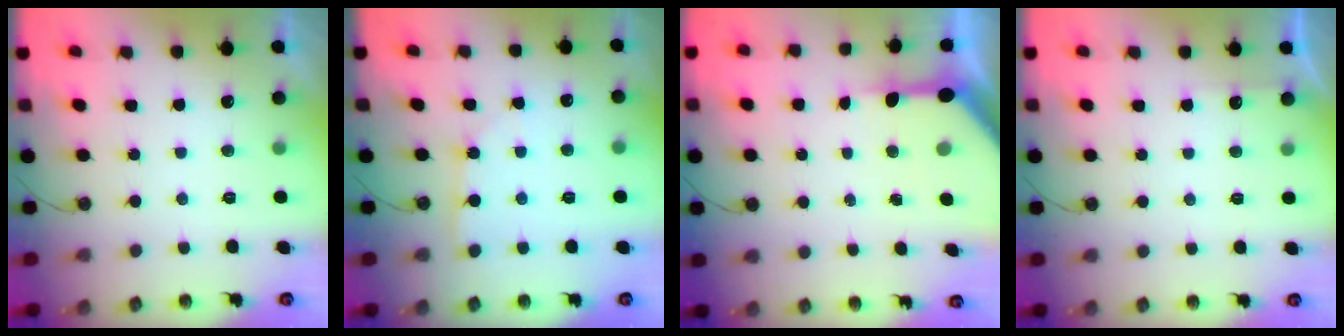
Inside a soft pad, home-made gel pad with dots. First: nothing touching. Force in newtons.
{"total": 2.8, "press": 2.8, "slide": 0.3}
{"total": 8.2, "press": 8.2, "slide": 0.9}
{"total": 2.7, "press": 2.7, "slide": 0.4}